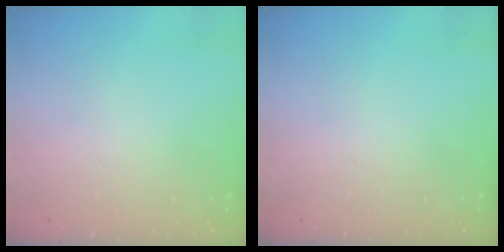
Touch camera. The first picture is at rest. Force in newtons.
{"total": 0.0}